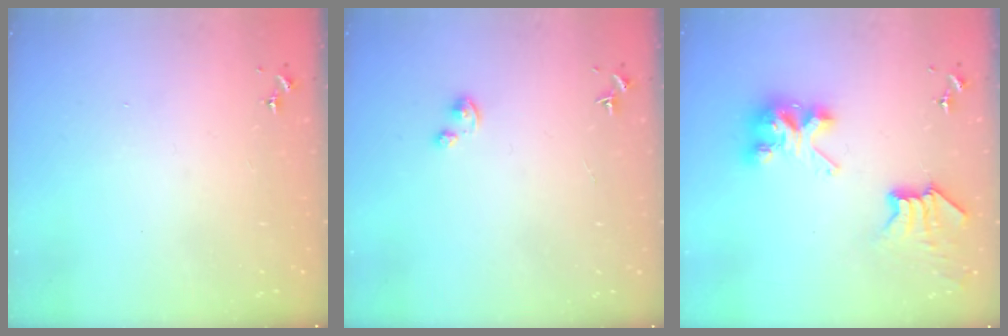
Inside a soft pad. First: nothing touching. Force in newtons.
{"total": 2.5, "press": 2.5, "slide": 0.3}
{"total": 10.5, "press": 10.5, "slide": 0.8}